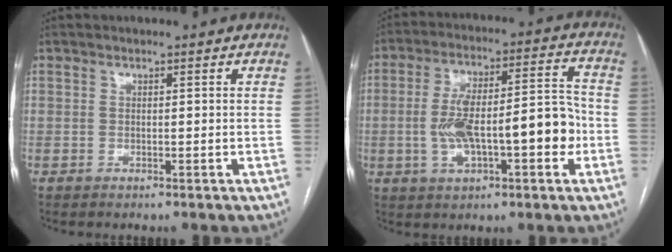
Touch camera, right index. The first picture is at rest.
{"total": 14.7, "force": [-2.6, 4.4, 13.8], "torque": [-0.234, 0.034, -0.036]}